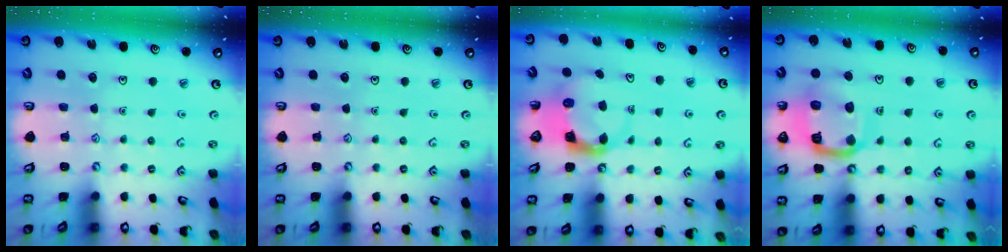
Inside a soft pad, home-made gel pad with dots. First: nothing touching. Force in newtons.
{"total": 0.0}
{"total": 4.0, "press": 3.9, "slide": 0.6}
{"total": 15.1, "press": 15.0, "slide": 1.2}